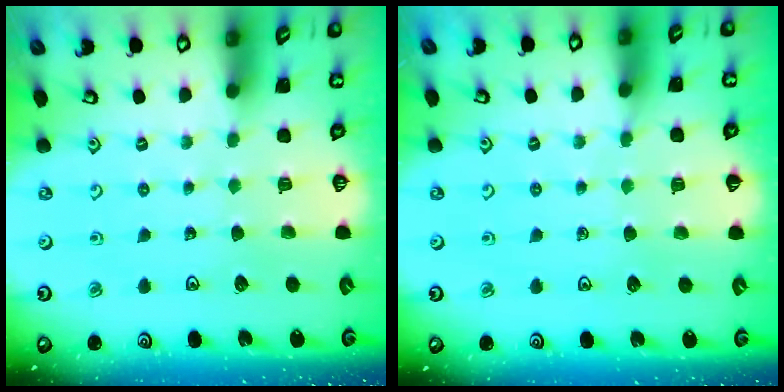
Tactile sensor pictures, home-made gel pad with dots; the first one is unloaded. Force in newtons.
{"total": 2.7, "press": 2.7, "slide": 0.4}